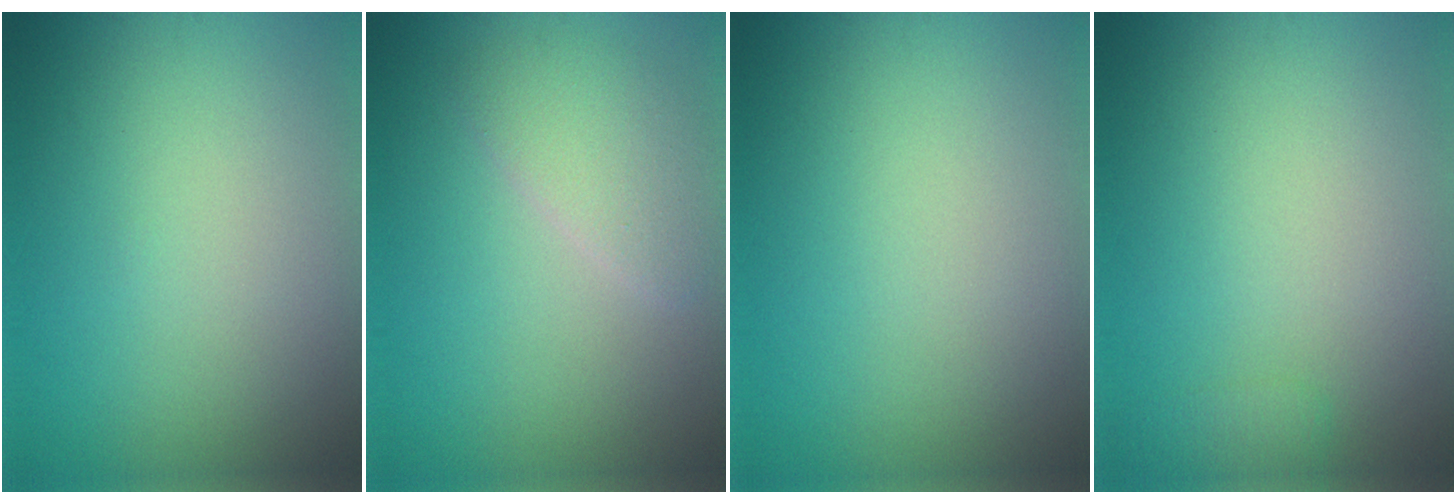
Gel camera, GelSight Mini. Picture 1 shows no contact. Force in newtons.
{"total": 2.7, "press": 2.7, "slide": 0.2}
{"total": 0.0}
{"total": 1.1, "press": 1.1, "slide": 0.1}